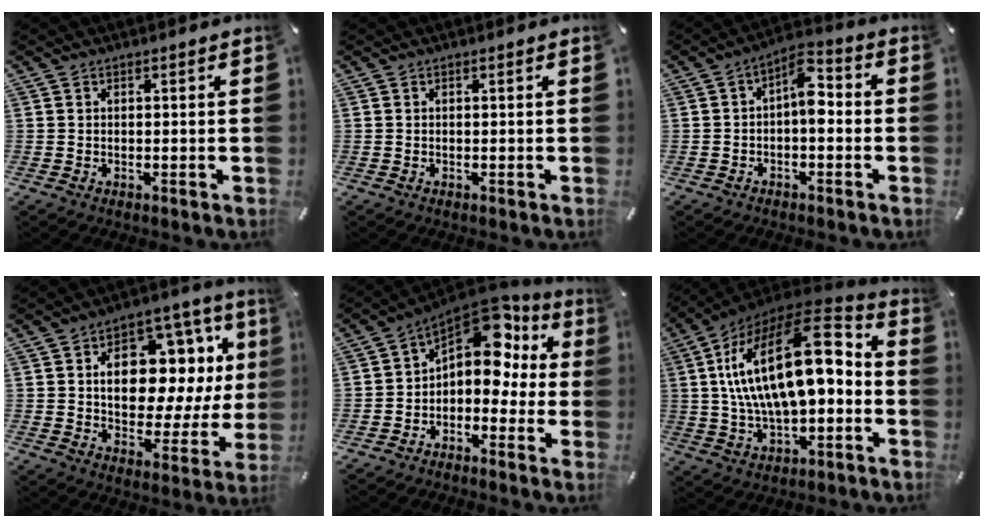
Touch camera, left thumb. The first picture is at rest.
{"total": 0.0}
{"total": 6.9, "force": [-0.6, 3.5, 5.9], "torque": [-0.093, 0.006, -0.014]}
{"total": 17.2, "force": [4.5, 10.9, 12.5], "torque": [-0.176, -0.027, 0.078]}
{"total": 10.7, "force": [5.4, 6.7, 6.5], "torque": [-0.097, -0.048, 0.093]}
{"total": 25.7, "force": [4.9, 13.1, 21.6], "torque": [-0.398, -0.019, 0.080]}